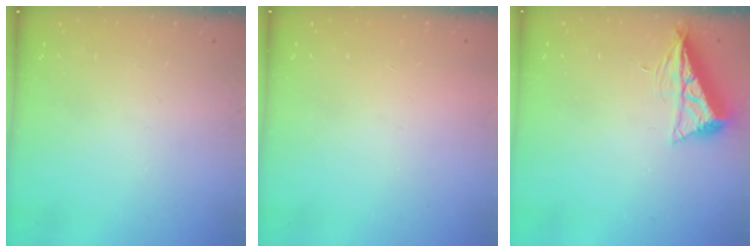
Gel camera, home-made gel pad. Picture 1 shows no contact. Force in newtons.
{"total": 1.5, "press": 1.5, "slide": 0.1}
{"total": 7.7, "press": 7.6, "slide": 0.8}